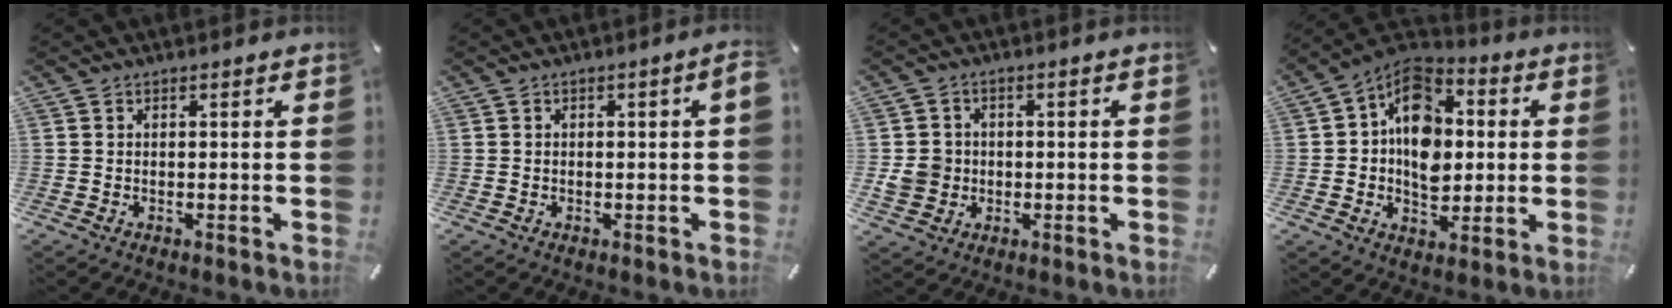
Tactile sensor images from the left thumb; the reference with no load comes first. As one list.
[{"total": 1.8, "force": [-0.2, 0.3, 1.7], "torque": [-0.026, 0.000, -0.004]}, {"total": 5.9, "force": [-0.8, 5.6, 1.7], "torque": [-0.043, 0.008, -0.013]}, {"total": 13.7, "force": [0.6, 10.8, 8.5], "torque": [-0.136, -0.002, 0.012]}]